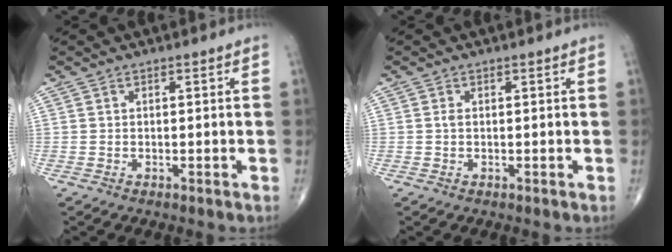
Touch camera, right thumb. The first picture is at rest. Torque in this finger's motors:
{"motor_torque": [-0.10, -0.07, 0.24, 0.28, 0.04]}